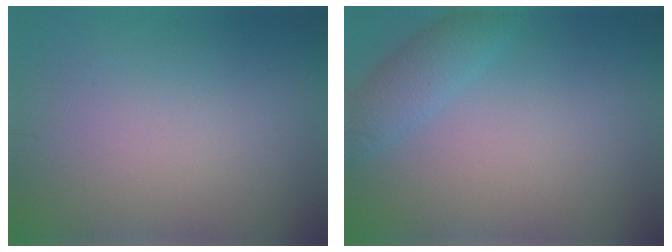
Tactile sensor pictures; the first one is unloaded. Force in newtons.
{"total": 2.4, "press": 2.4, "slide": 0.1}